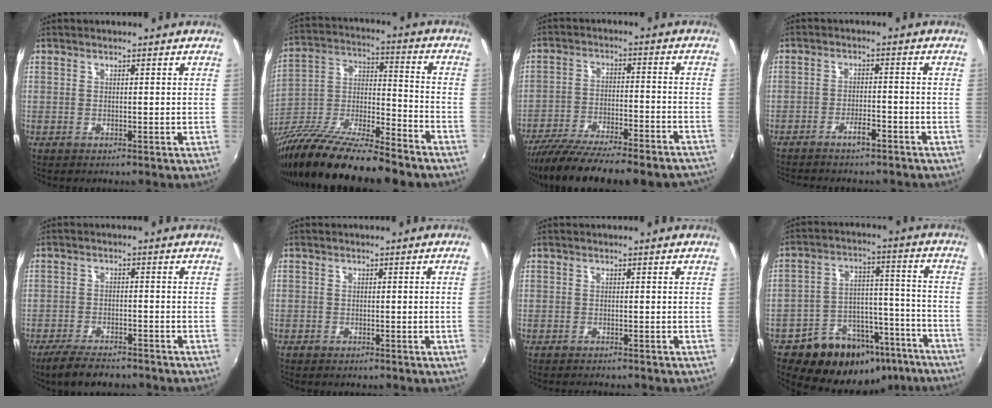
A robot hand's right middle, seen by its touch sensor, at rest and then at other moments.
{"total": 20.1, "force": [-14.6, 5.2, 12.9], "torque": [-0.247, -0.012, -0.253]}
{"total": 24.4, "force": [-21.1, 4.4, 11.4], "torque": [-0.205, -0.049, -0.303]}
{"total": 4.0, "force": [-3.3, 0.9, 2.0], "torque": [-0.048, 0.006, -0.054]}
{"total": 7.4, "force": [-6.2, 2.0, 3.7], "torque": [-0.092, -0.015, -0.106]}
{"total": 1.3, "force": [-0.3, -0.8, 1.0], "torque": [-0.012, -0.009, -0.004]}
{"total": 1.4, "force": [-1.3, 0.2, 0.3], "torque": [-0.008, -0.010, -0.021]}
{"total": 18.6, "force": [-13.0, 11.1, 7.4], "torque": [-0.135, 0.052, -0.161]}